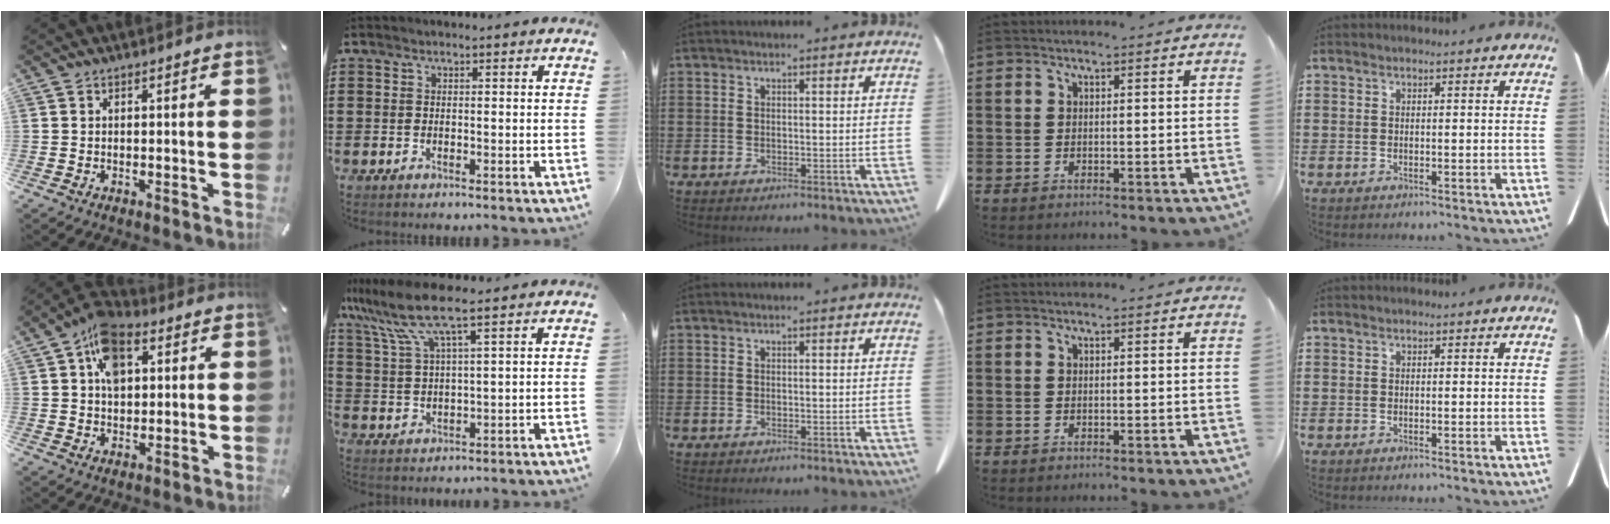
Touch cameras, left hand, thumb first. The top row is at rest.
{"thumb": {"total": 9.9, "force": [3.4, 6.9, 6.2], "torque": [-0.098, 0.002, 0.064]}, "index": {"total": 9.7, "force": [6.7, 1.3, 6.9], "torque": [-0.161, -0.019, 0.116]}}